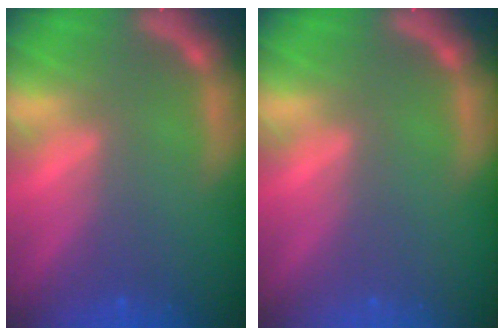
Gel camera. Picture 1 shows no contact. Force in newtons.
{"total": 0.0}